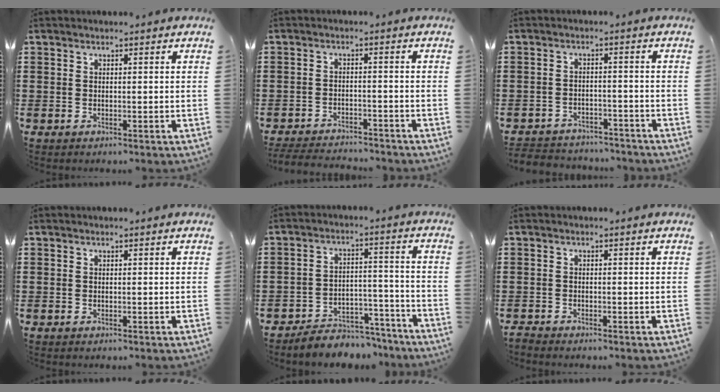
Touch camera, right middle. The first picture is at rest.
{"total": 3.4, "force": [-3.4, 0.3, 0.4], "torque": [-0.015, -0.001, -0.074]}
{"total": 3.0, "force": [-2.9, 0.5, -0.1], "torque": [-0.005, 0.001, -0.065]}
{"total": 0.0}
{"total": 5.4, "force": [-5.2, 1.3, 0.5], "torque": [-0.005, 0.021, -0.104]}
{"total": 0.8, "force": [-0.8, 0.0, 0.0], "torque": [-0.002, 0.002, -0.017]}